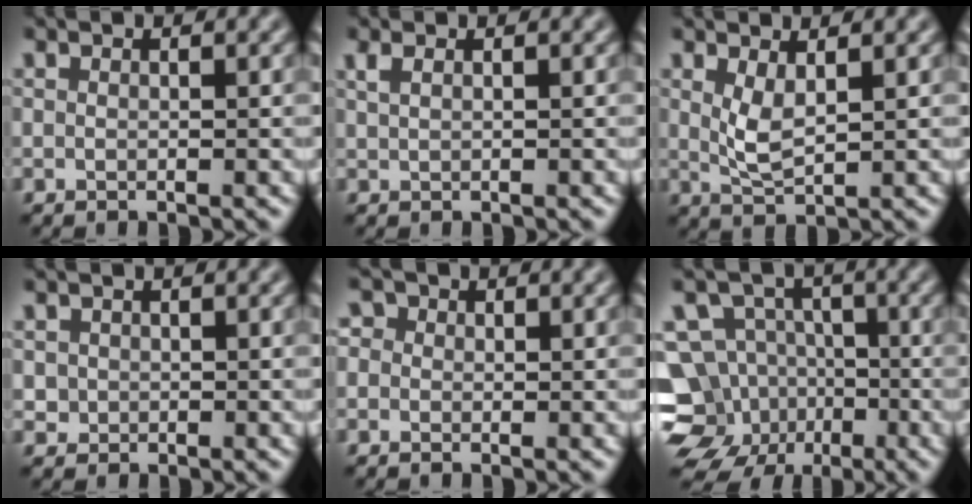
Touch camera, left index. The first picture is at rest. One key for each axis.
{"total": 1.2, "fx": 0.8, "fy": 0.4, "fz": 0.8, "tx": -0.018, "ty": 0.000, "tz": 0.016}
{"total": 2.4, "fx": 1.0, "fy": 0.7, "fz": 2.1, "tx": -0.048, "ty": -0.006, "tz": 0.024}
{"total": 1.0, "fx": 0.1, "fy": 1.0, "fz": 0.1, "tx": 0.006, "ty": -0.004, "tz": 0.002}
{"total": 2.5, "fx": 1.0, "fy": 2.1, "fz": 1.0, "tx": -0.004, "ty": 0.018, "tz": -0.012}
{"total": 13.0, "fx": -5.3, "fy": 11.1, "fz": 4.4, "tx": -0.082, "ty": -0.010, "tz": -0.107}